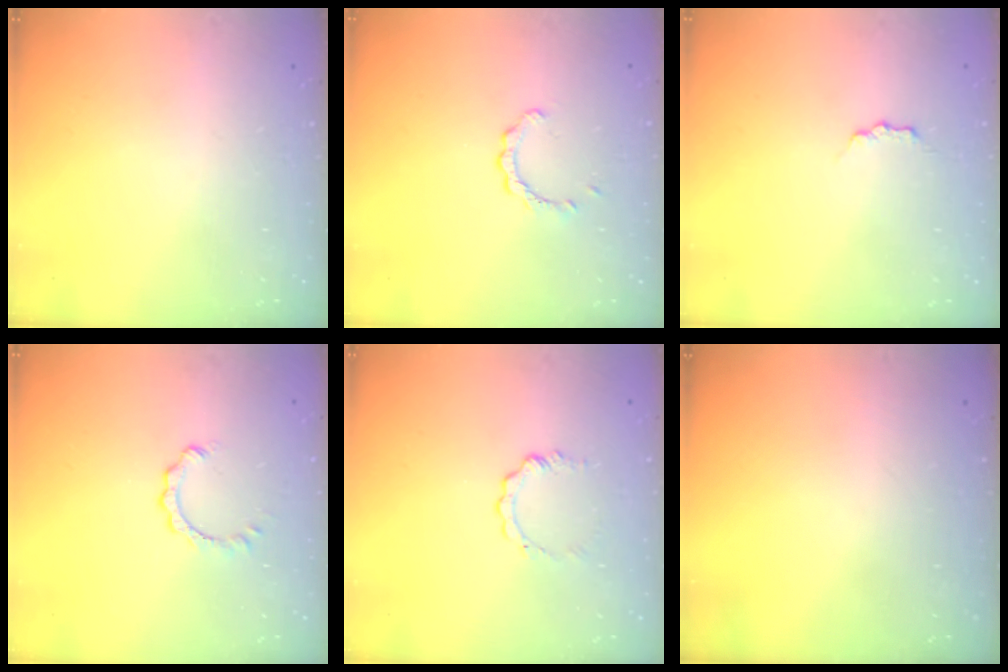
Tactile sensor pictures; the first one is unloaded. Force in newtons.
{"total": 2.2, "press": 2.2, "slide": 0.2}
{"total": 2.1, "press": 2.0, "slide": 0.3}
{"total": 1.0, "press": 1.0, "slide": 0.2}
{"total": 3.9, "press": 3.9, "slide": 0.5}
{"total": 0.0}